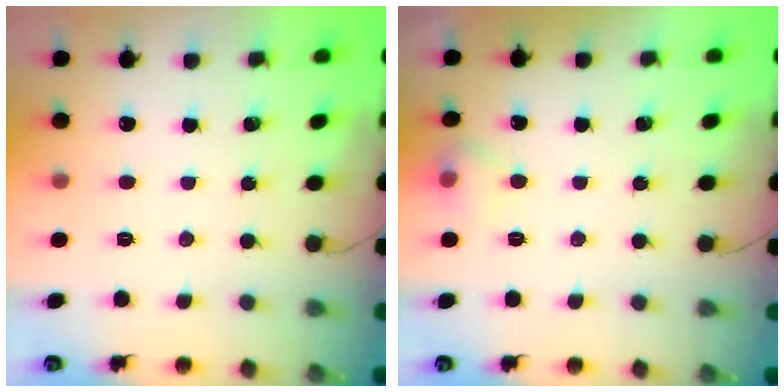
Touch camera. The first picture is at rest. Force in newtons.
{"total": 9.0, "press": 6.0, "slide": 6.7}